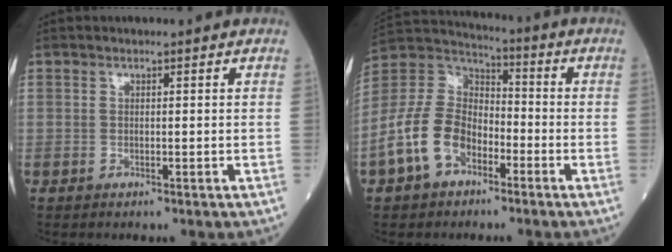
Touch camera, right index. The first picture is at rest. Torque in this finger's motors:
{"motor_torque": [0.97, -0.76, 0.40, 0.08]}